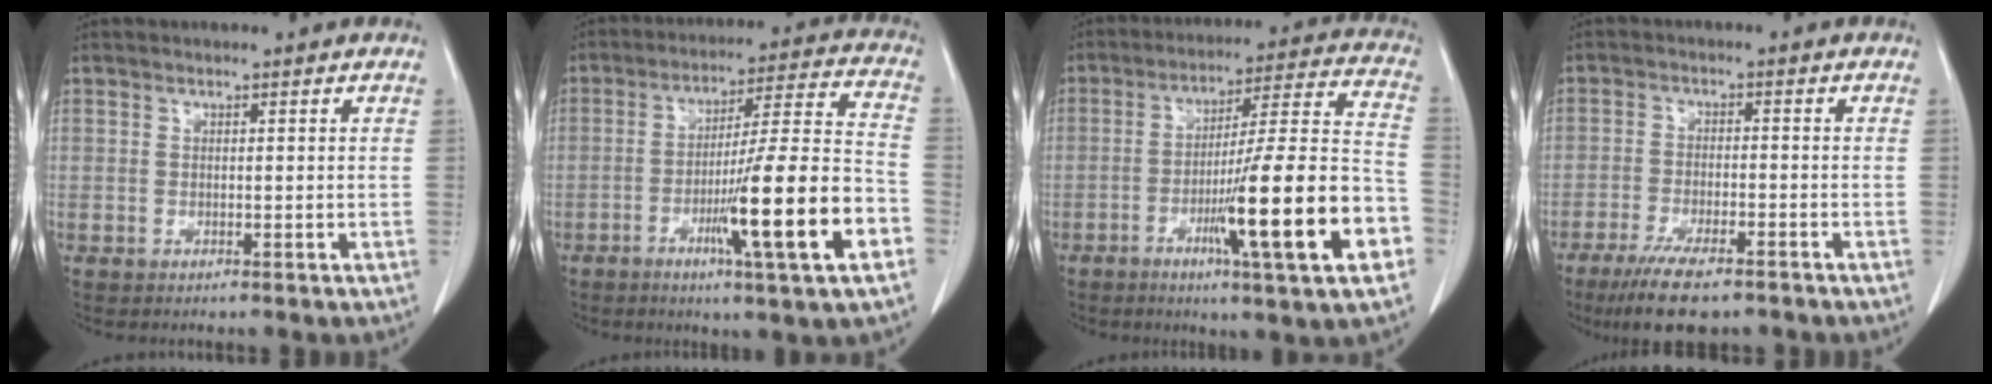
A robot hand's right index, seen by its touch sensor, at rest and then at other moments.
{"total": 17.9, "force": [-6.5, -0.2, 16.7], "torque": [-0.255, -0.006, -0.101]}
{"total": 20.5, "force": [-7.2, 0.2, 19.2], "torque": [-0.265, -0.004, -0.113]}
{"total": 9.2, "force": [-6.8, 1.9, 5.9], "torque": [-0.099, -0.019, -0.105]}